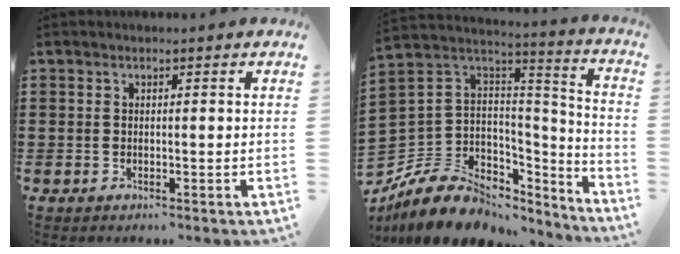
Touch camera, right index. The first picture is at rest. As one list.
[{"total": 11.0, "force": [-6.3, 7.9, 4.3], "torque": [-0.110, 0.015, -0.110]}]